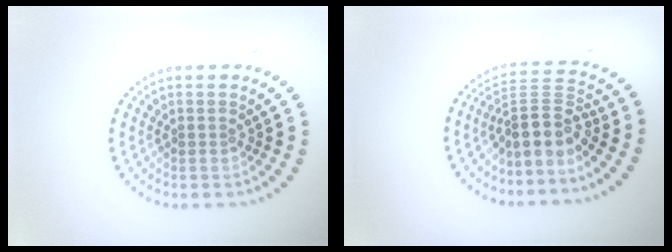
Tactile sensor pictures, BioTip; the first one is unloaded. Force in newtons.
{"total": 3.9, "press": 3.0, "slide": 2.5}